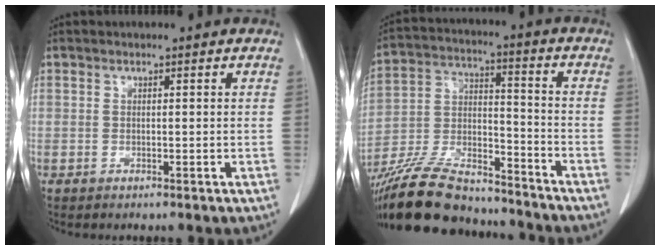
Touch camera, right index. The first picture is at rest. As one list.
[{"total": 19.0, "force": [-16.9, 5.0, 7.1], "torque": [-0.152, -0.001, -0.291]}]